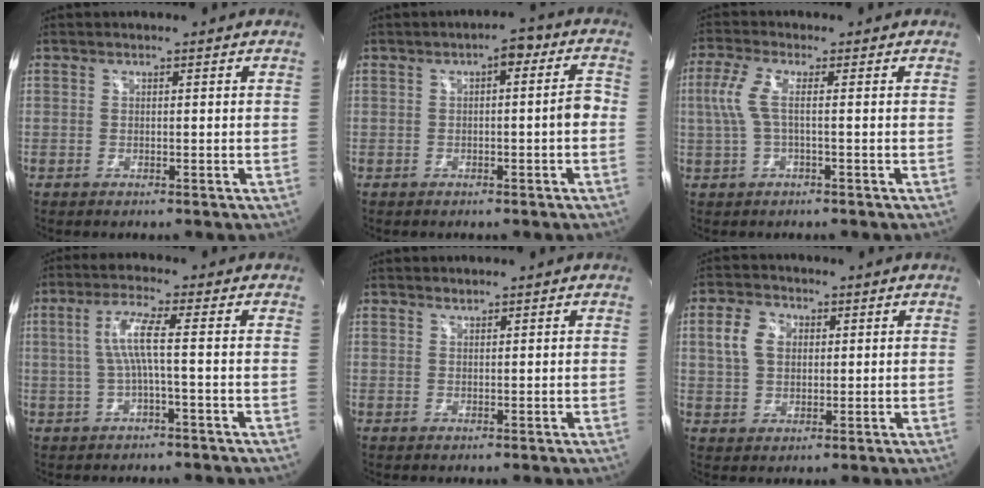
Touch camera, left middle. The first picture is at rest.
{"total": 4.9, "force": [0.0, 1.2, 4.7], "torque": [-0.061, 0.020, -0.006]}
{"total": 4.4, "force": [0.2, 1.0, 4.2], "torque": [-0.115, 0.014, 0.004]}
{"total": 5.5, "force": [0.1, -0.6, 5.5], "torque": [-0.110, 0.019, 0.009]}
{"total": 0.6, "force": [0.6, 0.0, 0.0], "torque": [-0.004, -0.001, 0.012]}
{"total": 5.7, "force": [1.5, 4.1, 3.6], "torque": [-0.085, 0.018, 0.033]}